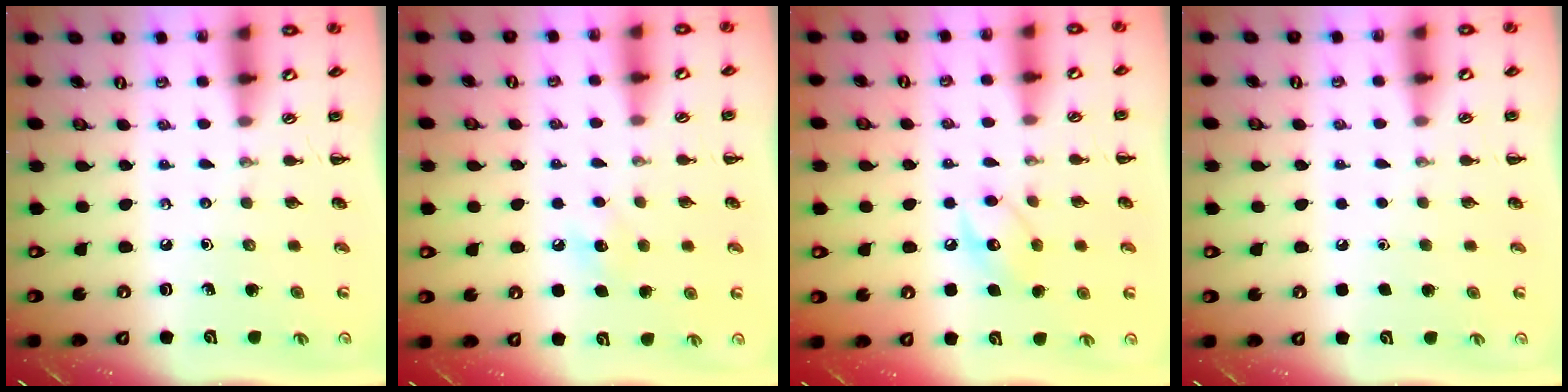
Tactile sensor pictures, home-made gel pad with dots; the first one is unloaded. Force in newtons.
{"total": 7.4, "press": 7.2, "slide": 2.0}
{"total": 8.9, "press": 8.9, "slide": 1.0}
{"total": 1.7, "press": 1.7, "slide": 0.1}